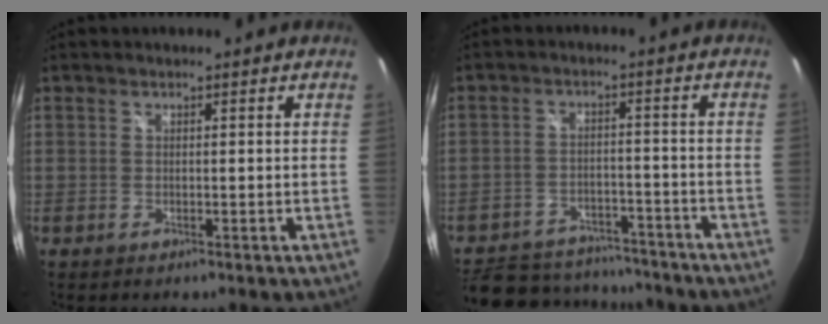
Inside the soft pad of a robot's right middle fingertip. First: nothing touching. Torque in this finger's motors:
{"motor_torque": [-0.57, -0.64, -0.10, -0.04]}